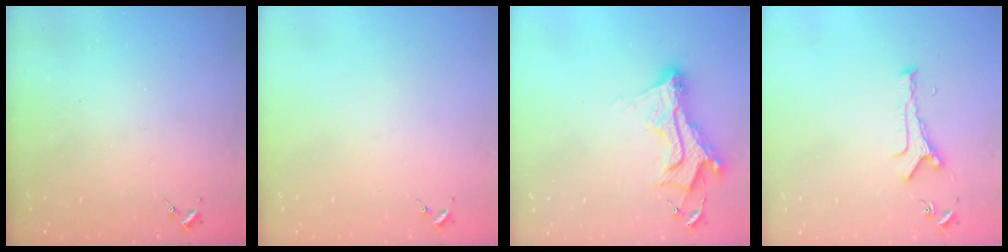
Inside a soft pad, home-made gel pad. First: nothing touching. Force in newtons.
{"total": 0.0}
{"total": 12.5, "press": 12.4, "slide": 1.1}
{"total": 5.1, "press": 5.0, "slide": 0.7}